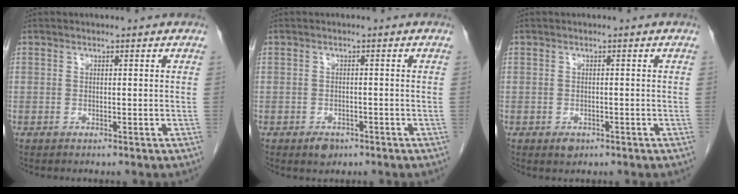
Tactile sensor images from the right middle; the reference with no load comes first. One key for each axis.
{"total": 2.2, "fx": -1.5, "fy": 1.4, "fz": 1.0, "tx": -0.015, "ty": 0.002, "tz": -0.015}
{"total": 1.5, "fx": -0.8, "fy": 1.0, "fz": 0.7, "tx": -0.011, "ty": 0.001, "tz": -0.006}